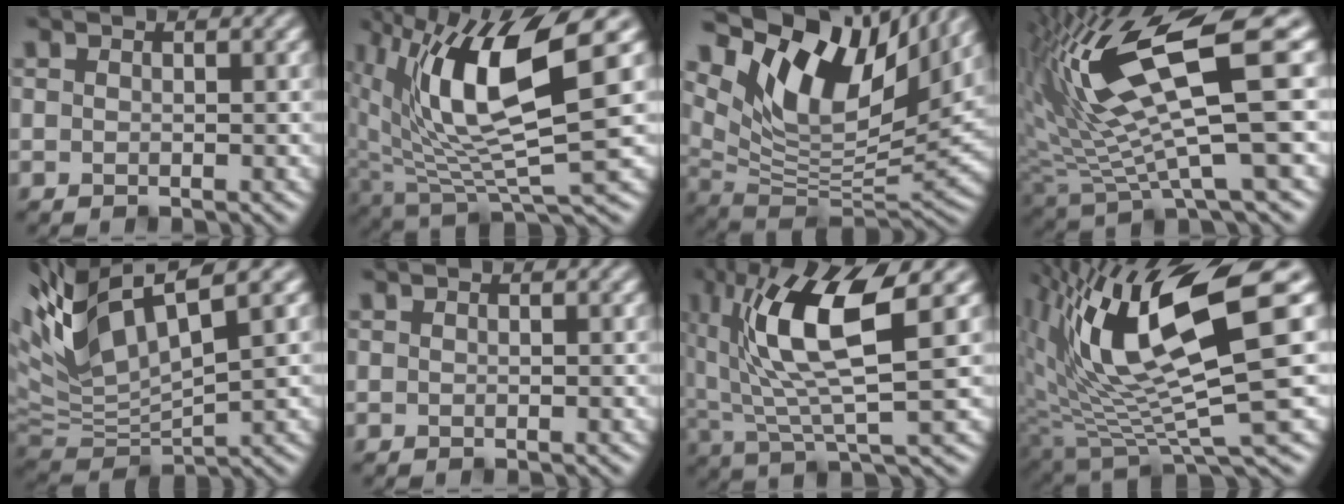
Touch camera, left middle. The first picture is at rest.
{"total": 12.0, "force": [3.6, 3.9, 10.8], "torque": [-0.211, -0.004, 0.074]}
{"total": 13.6, "force": [7.8, 5.9, 9.4], "torque": [-0.179, 0.018, 0.137]}
{"total": 12.2, "force": [4.5, 2.7, 11.0], "torque": [-0.199, 0.006, 0.084]}
{"total": 9.0, "force": [4.0, 3.0, 7.4], "torque": [-0.166, 0.017, 0.076]}
{"total": 0.0}
{"total": 9.4, "force": [3.4, 2.5, 8.5], "torque": [-0.160, 0.001, 0.063]}
{"total": 13.3, "force": [4.8, 3.3, 11.9], "torque": [-0.216, -0.002, 0.092]}